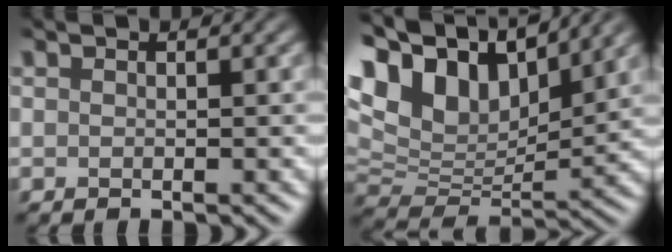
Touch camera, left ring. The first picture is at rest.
{"total": 12.4, "force": [7.0, 6.4, 8.0], "torque": [-0.175, 0.038, 0.122]}